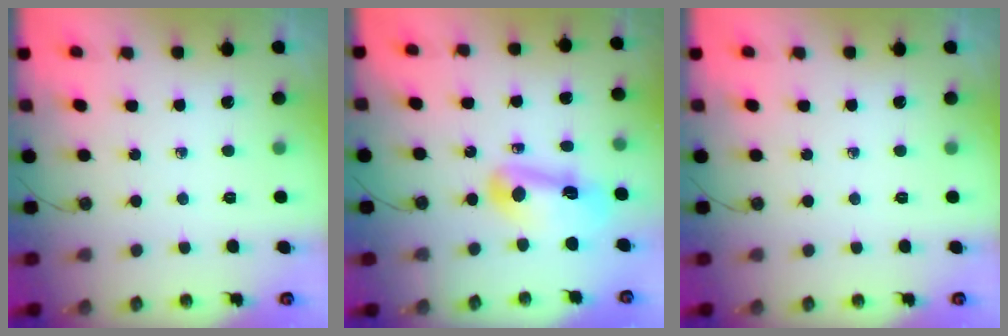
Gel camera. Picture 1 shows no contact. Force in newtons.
{"total": 12.7, "press": 12.6, "slide": 1.5}
{"total": 0.0}